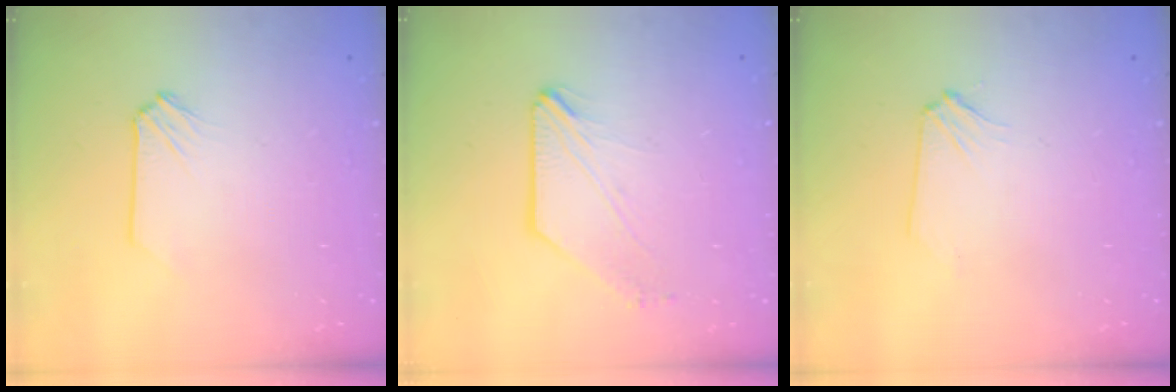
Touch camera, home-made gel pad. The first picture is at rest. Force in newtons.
{"total": 0.0}
{"total": 2.2, "press": 2.2, "slide": 0.3}